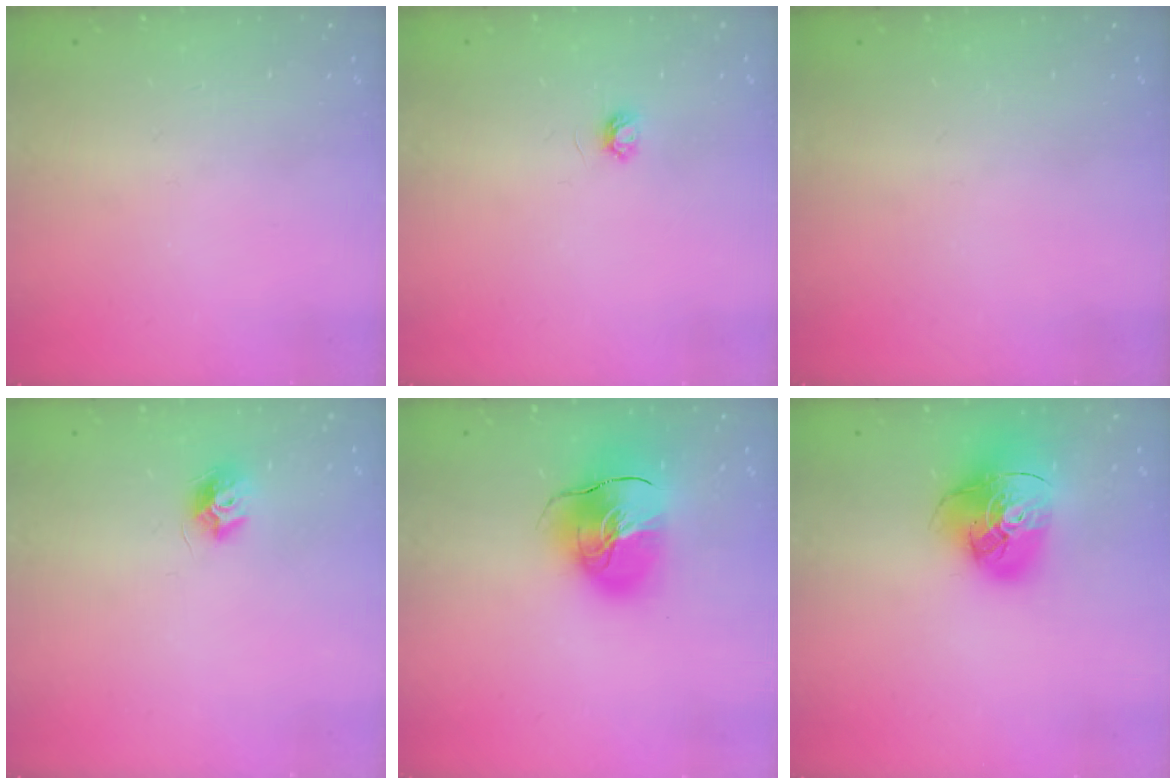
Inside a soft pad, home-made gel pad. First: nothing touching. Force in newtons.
{"total": 3.5, "press": 3.5, "slide": 0.4}
{"total": 0.0}
{"total": 7.9, "press": 7.9, "slide": 0.4}
{"total": 16.2, "press": 16.0, "slide": 2.3}
{"total": 15.5, "press": 15.4, "slide": 1.8}